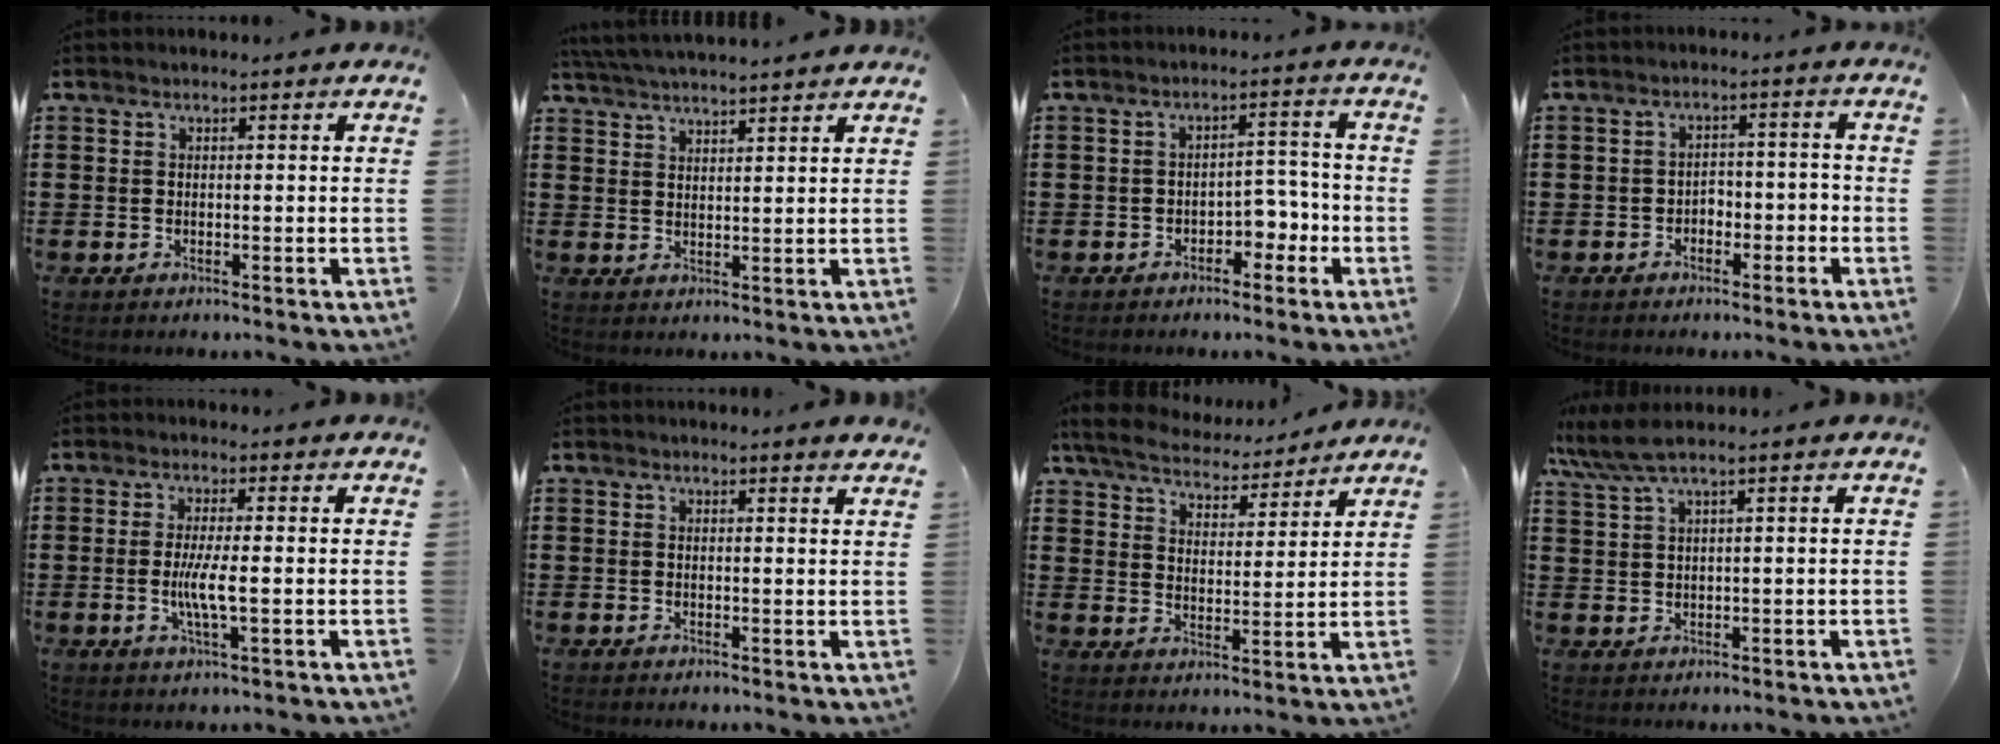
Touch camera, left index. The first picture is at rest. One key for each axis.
{"total": 3.7, "fx": 3.6, "fy": -0.5, "fz": 0.7, "tx": -0.026, "ty": -0.013, "tz": 0.066}
{"total": 4.2, "fx": -2.4, "fy": 2.4, "fz": 2.5, "tx": -0.038, "ty": 0.008, "tz": -0.050}
{"total": 2.4, "fx": -1.9, "fy": 1.1, "fz": 0.9, "tx": -0.024, "ty": 0.005, "tz": -0.043}
{"total": 4.8, "fx": -0.4, "fy": 0.5, "fz": 4.7, "tx": -0.097, "ty": -0.007, "tz": -0.014}
{"total": 1.2, "fx": 1.0, "fy": -0.1, "fz": 0.5, "tx": -0.011, "ty": -0.001, "tz": 0.020}
{"total": 5.6, "fx": 5.4, "fy": 0.7, "fz": 1.3, "tx": -0.053, "ty": -0.033, "tz": 0.091}
{"total": 3.9, "fx": 2.5, "fy": -0.1, "fz": 3.0, "tx": -0.073, "ty": -0.004, "tz": 0.040}